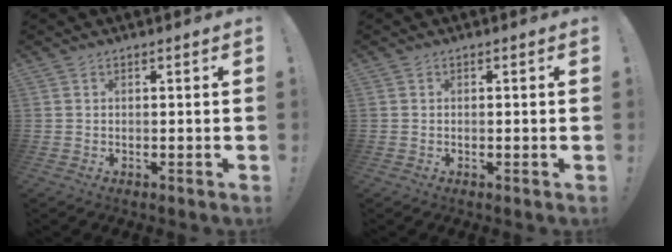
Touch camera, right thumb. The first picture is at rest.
{"total": 0.0}